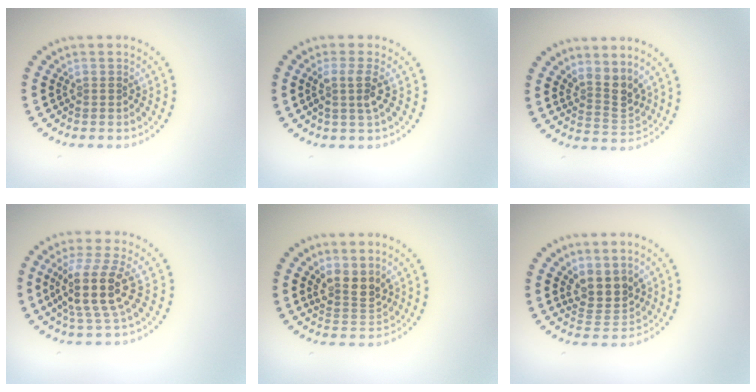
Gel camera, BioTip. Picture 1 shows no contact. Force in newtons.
{"total": 2.2, "press": 1.7, "slide": 1.3}
{"total": 2.9, "press": 2.1, "slide": 2.0}
{"total": 4.7, "press": 3.8, "slide": 2.8}
{"total": 2.8, "press": 2.4, "slide": 1.5}
{"total": 3.0, "press": 2.3, "slide": 1.8}